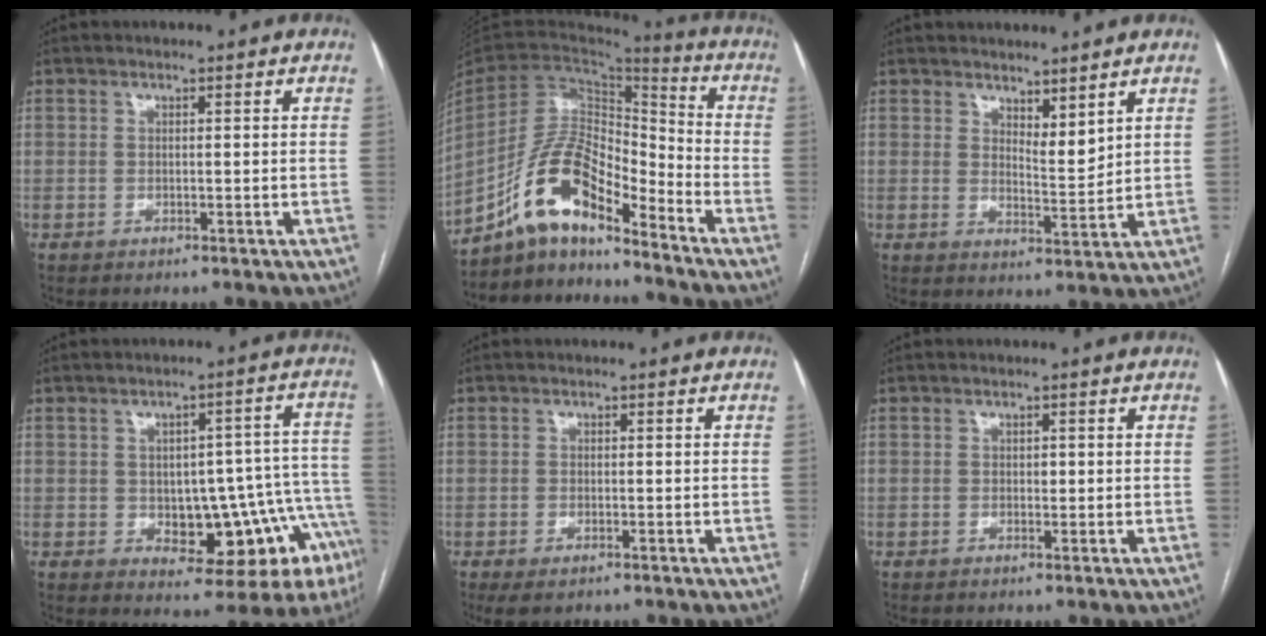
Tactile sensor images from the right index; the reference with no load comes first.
{"total": 12.7, "force": [-9.2, 3.7, 8.0], "torque": [-0.160, 0.033, -0.168]}
{"total": 4.0, "force": [3.2, 1.2, 2.1], "torque": [-0.037, -0.016, 0.061]}
{"total": 15.7, "force": [-5.1, 6.5, 13.3], "torque": [-0.095, 0.040, -0.047]}
{"total": 2.6, "force": [-1.6, 1.2, 1.7], "torque": [-0.036, -0.004, -0.017]}
{"total": 0.7, "force": [0.0, 0.5, 0.5], "torque": [-0.006, 0.001, 0.000]}